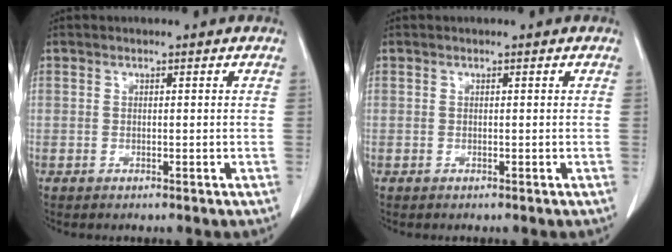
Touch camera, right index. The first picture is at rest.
{"total": 0.0}